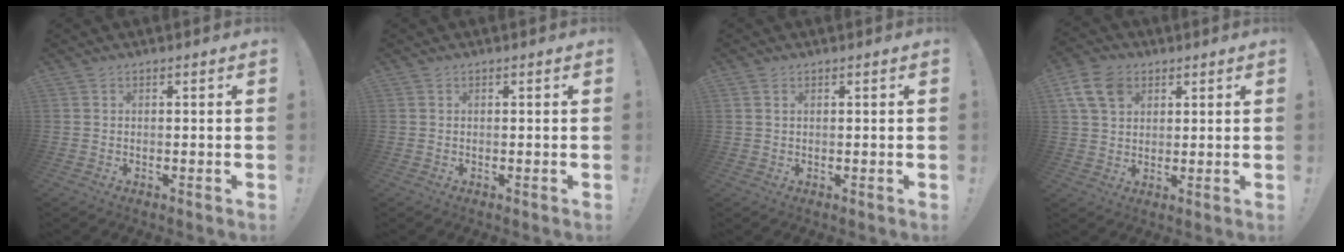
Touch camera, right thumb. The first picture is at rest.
{"total": 0.0}
{"total": 0.9, "force": [0.5, 0.4, 0.6], "torque": [-0.013, 0.001, 0.011]}
{"total": 10.3, "force": [4.7, 7.3, 5.5], "torque": [-0.103, -0.007, 0.093]}